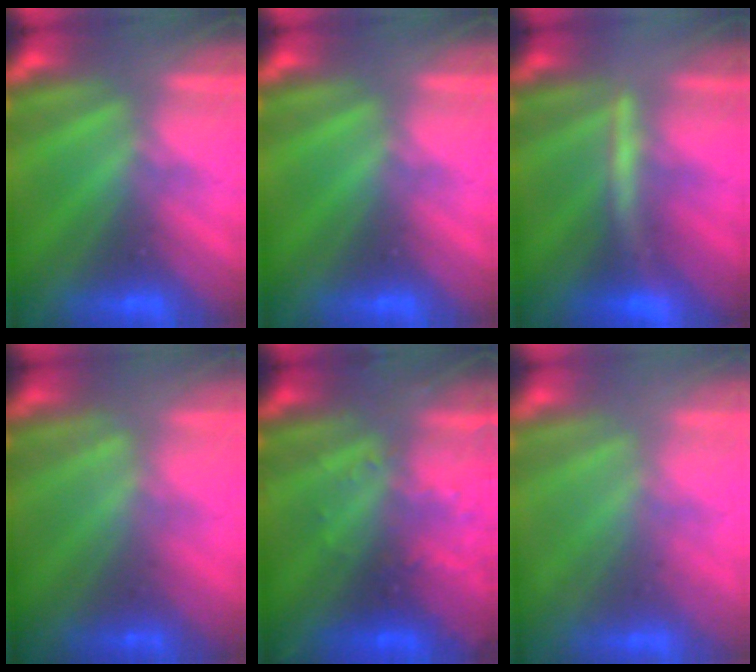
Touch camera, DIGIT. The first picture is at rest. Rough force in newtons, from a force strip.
{"total": 0.0}
{"total": 2.8}
{"total": 1.3}
{"total": 2.9}
{"total": 2.0}